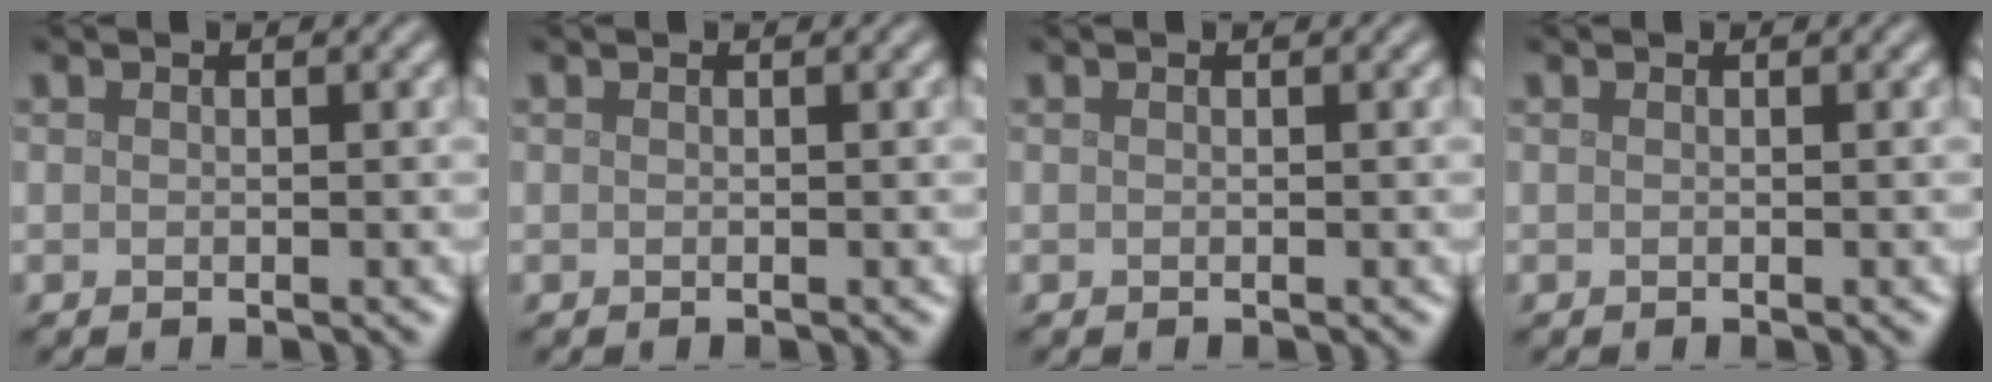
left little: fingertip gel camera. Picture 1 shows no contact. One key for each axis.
{"total": 0.0}
{"total": 0.0}
{"total": 0.0}